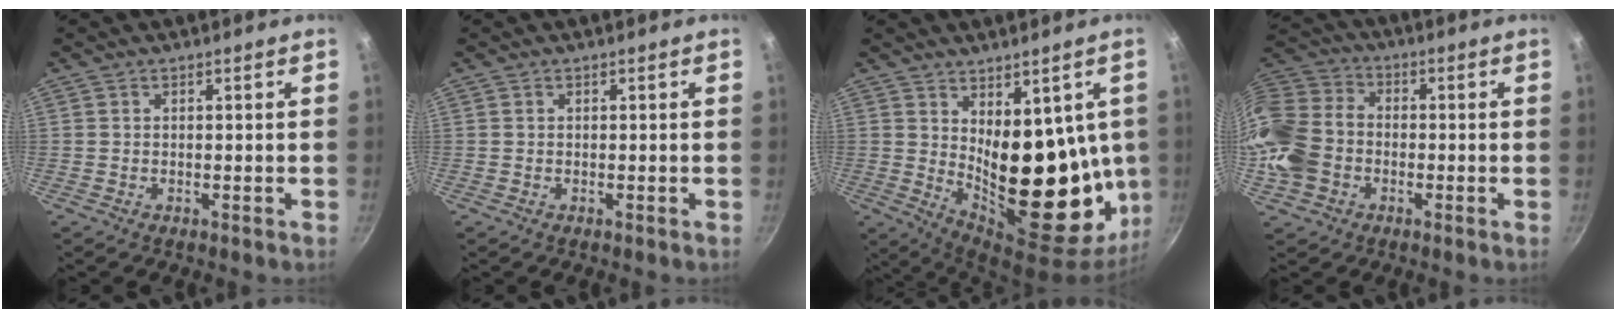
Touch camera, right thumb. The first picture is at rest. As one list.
[{"total": 0.0}, {"total": 21.5, "force": [2.4, 11.2, 18.2], "torque": [-0.211, -0.064, 0.060]}, {"total": 16.1, "force": [-3.7, 12.6, 9.3], "torque": [-0.187, 0.037, -0.087]}]